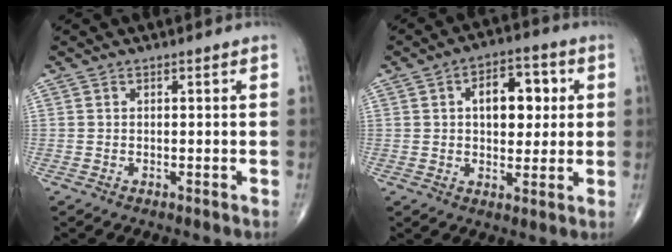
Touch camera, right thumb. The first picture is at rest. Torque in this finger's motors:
{"motor_torque": [0.33, 2.24, 1.03, 0.12, 0.08]}